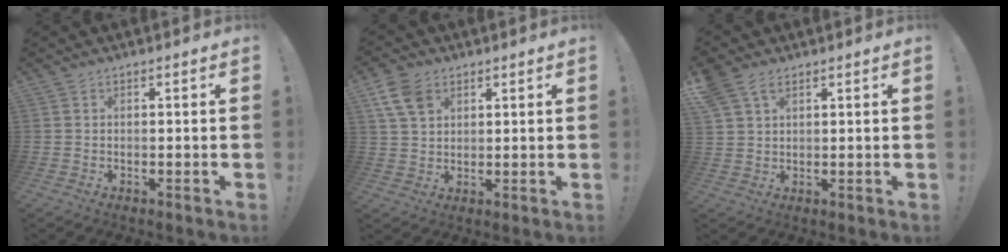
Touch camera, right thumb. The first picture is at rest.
{"total": 8.7, "force": [4.5, 5.9, 4.6], "torque": [-0.082, -0.012, 0.087]}
{"total": 5.7, "force": [3.4, 3.3, 3.1], "torque": [-0.061, -0.008, 0.070]}